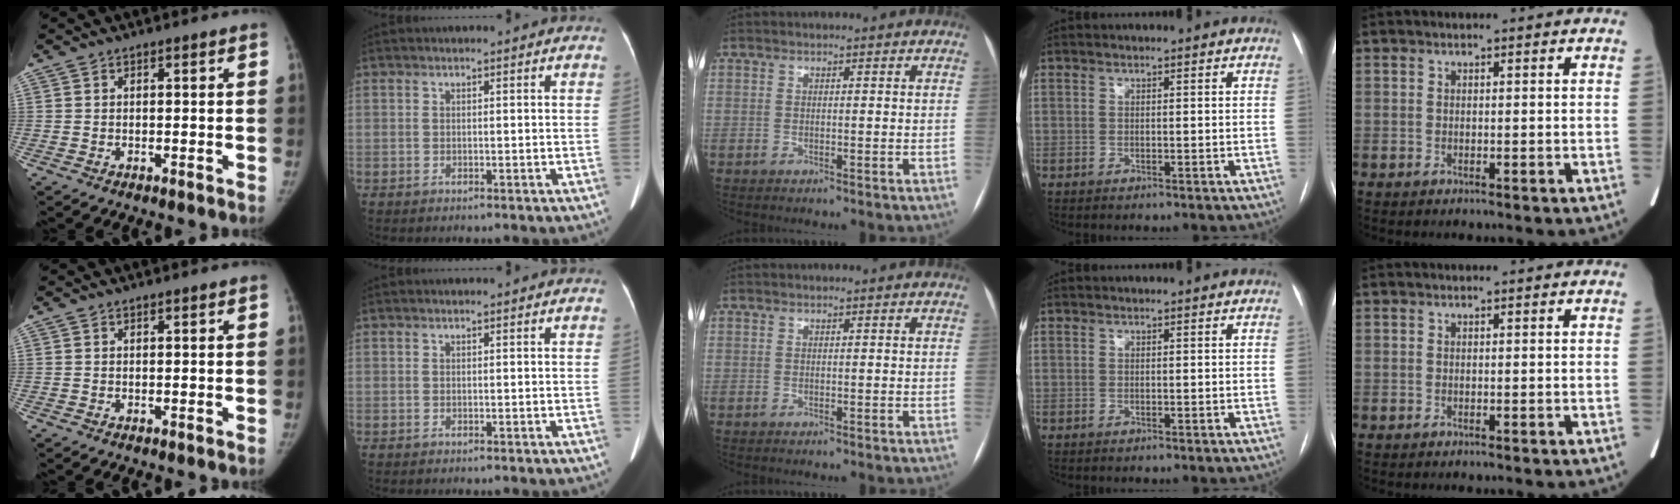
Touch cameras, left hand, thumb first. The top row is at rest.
{}